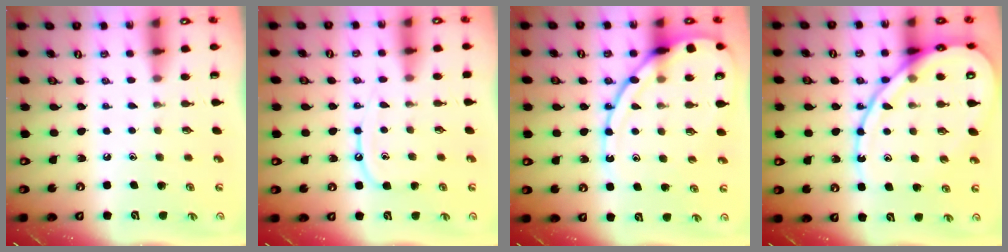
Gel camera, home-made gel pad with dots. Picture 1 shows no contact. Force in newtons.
{"total": 8.9, "press": 8.9, "slide": 0.6}
{"total": 15.4, "press": 15.3, "slide": 1.4}
{"total": 17.7, "press": 17.6, "slide": 1.8}